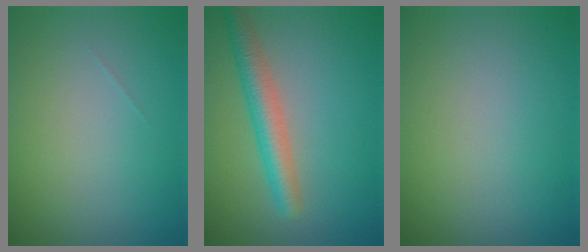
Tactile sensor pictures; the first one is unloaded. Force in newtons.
{"total": 4.0, "press": 4.0, "slide": 0.1}
{"total": 0.0}